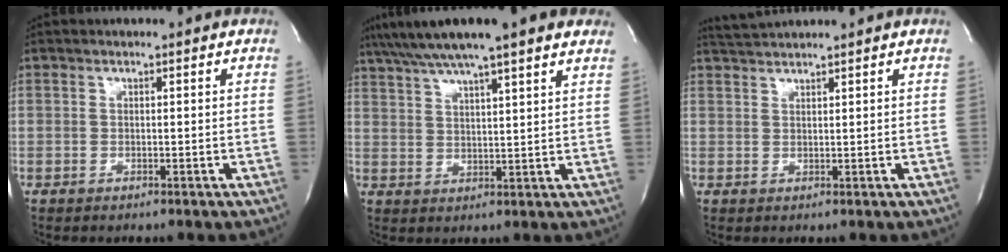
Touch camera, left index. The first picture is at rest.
{"total": 16.2, "force": [12.8, 1.7, 9.8], "torque": [-0.168, 0.045, 0.184]}
{"total": 3.1, "force": [2.9, -0.7, 0.4], "torque": [-0.010, 0.015, 0.061]}